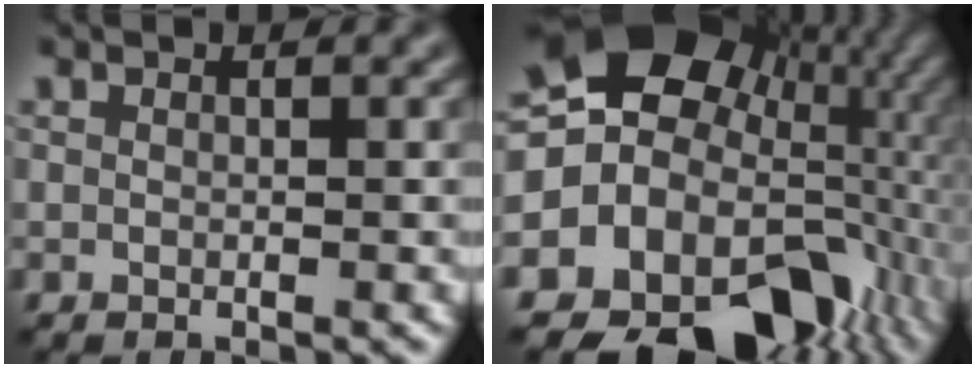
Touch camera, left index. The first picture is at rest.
{"total": 17.8, "force": [0.0, 13.8, 11.2], "torque": [-0.174, -0.006, 0.023]}